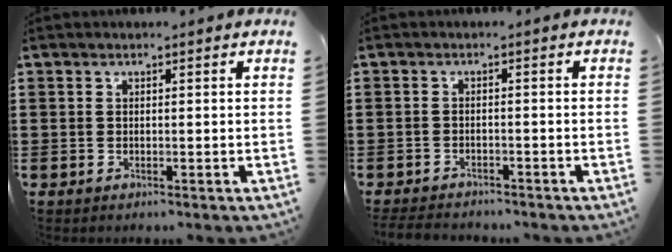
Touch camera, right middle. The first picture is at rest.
{"total": 2.3, "force": [-2.2, 0.5, 0.0], "torque": [-0.007, -0.001, -0.049]}